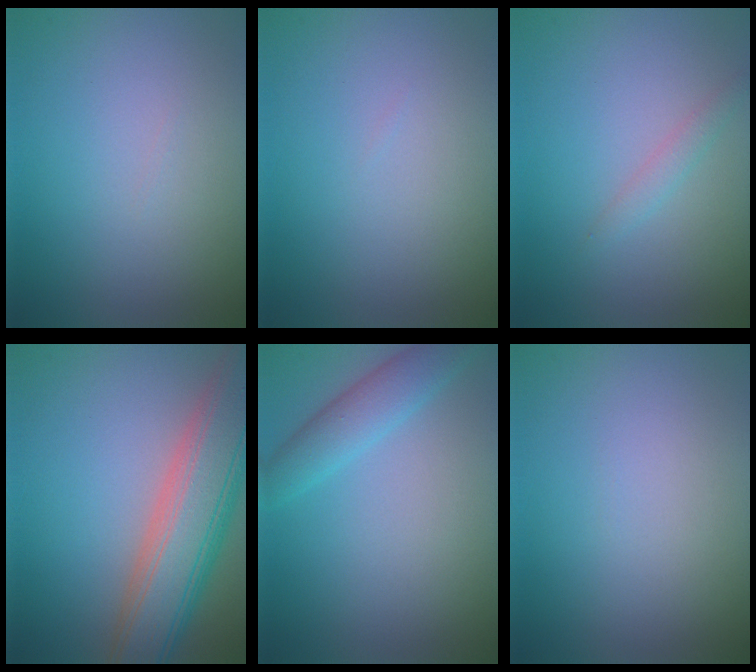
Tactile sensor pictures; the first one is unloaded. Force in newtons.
{"total": 0.0}
{"total": 1.0, "press": 0.9, "slide": 0.1}
{"total": 8.8, "press": 8.8, "slide": 0.4}
{"total": 2.9, "press": 2.9, "slide": 0.1}
{"total": 0.0}